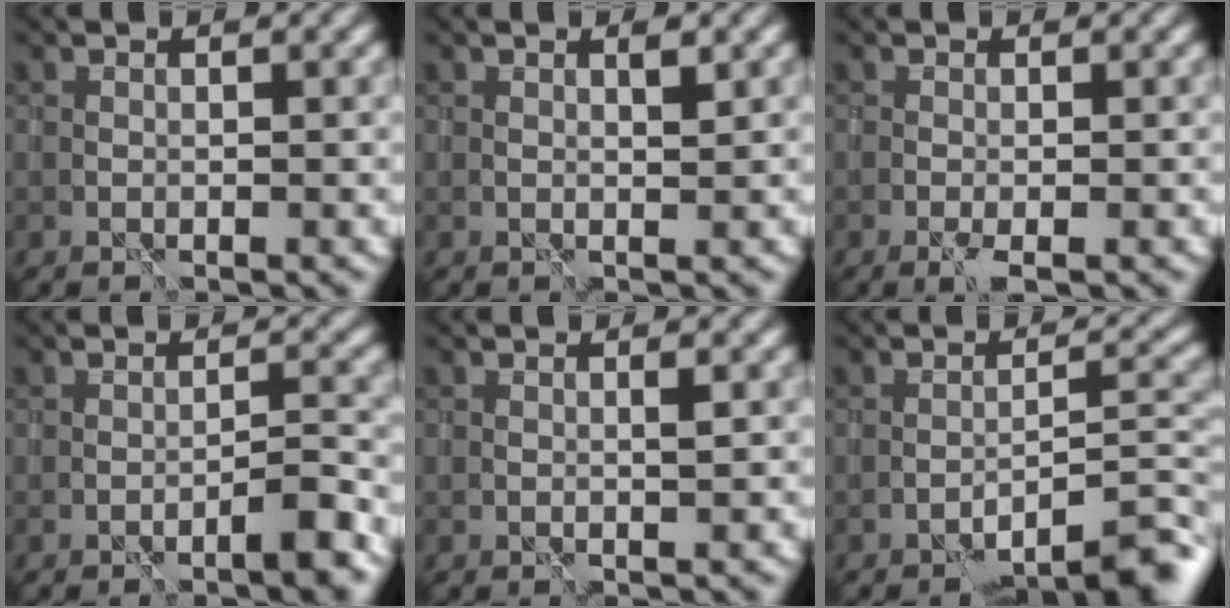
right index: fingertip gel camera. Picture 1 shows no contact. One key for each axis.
{"total": 0.8, "fx": 0.5, "fy": 0.1, "fz": 0.7, "tx": -0.012, "ty": -0.002, "tz": 0.008}
{"total": 1.5, "fx": -0.8, "fy": 0.2, "fz": 1.2, "tx": -0.027, "ty": -0.004, "tz": -0.017}
{"total": 2.6, "fx": -1.6, "fy": 0.2, "fz": 2.1, "tx": -0.028, "ty": 0.011, "tz": -0.030}
{"total": 0.6, "fx": 0.1, "fy": -0.1, "fz": 0.6, "tx": -0.012, "ty": 0.002, "tz": 0.001}
{"total": 7.3, "fx": -5.8, "fy": 1.0, "fz": 4.3, "tx": -0.049, "ty": 0.018, "tz": -0.081}